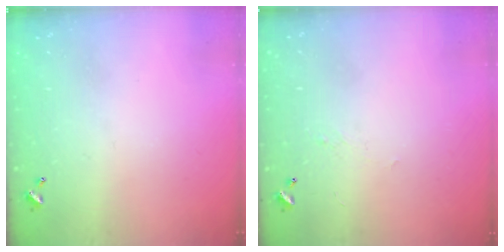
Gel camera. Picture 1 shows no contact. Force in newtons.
{"total": 2.2, "press": 2.0, "slide": 0.8}